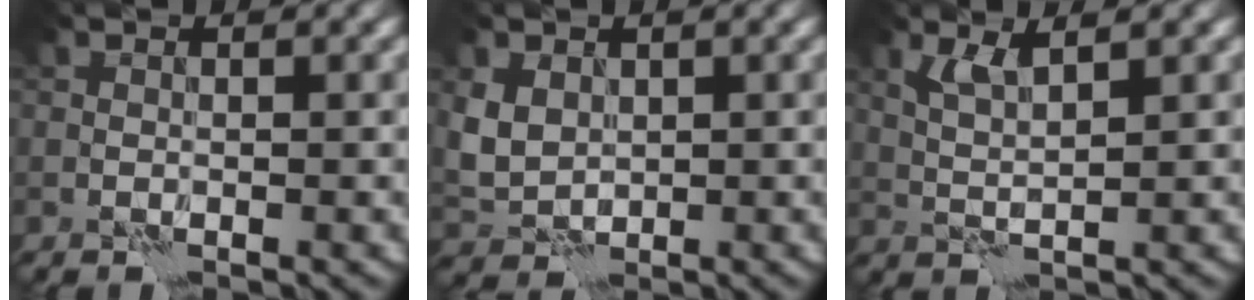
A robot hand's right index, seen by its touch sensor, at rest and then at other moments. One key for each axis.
{"total": 3.2, "fx": 0.9, "fy": 2.6, "fz": 1.7, "tx": -0.046, "ty": -0.002, "tz": 0.018}
{"total": 2.3, "fx": 1.4, "fy": 0.3, "fz": 1.8, "tx": -0.043, "ty": -0.002, "tz": 0.030}